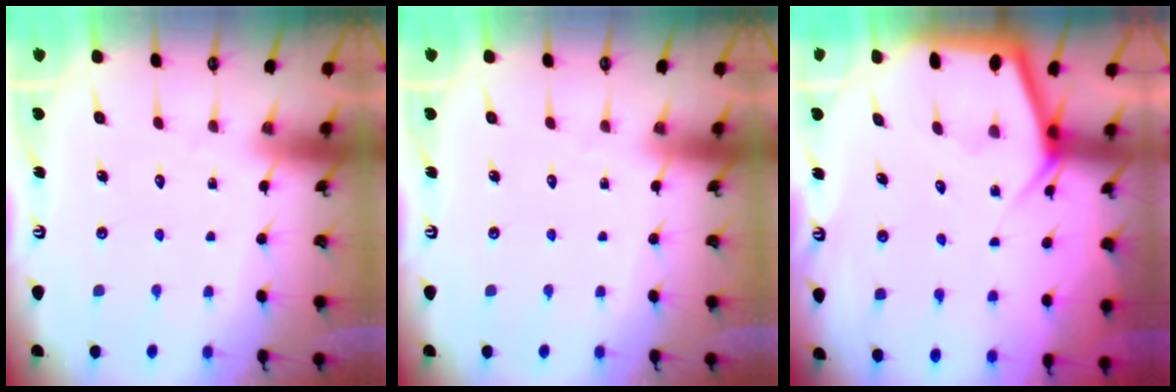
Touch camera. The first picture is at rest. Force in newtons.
{"total": 0.0}
{"total": 4.8, "press": 4.8, "slide": 0.5}